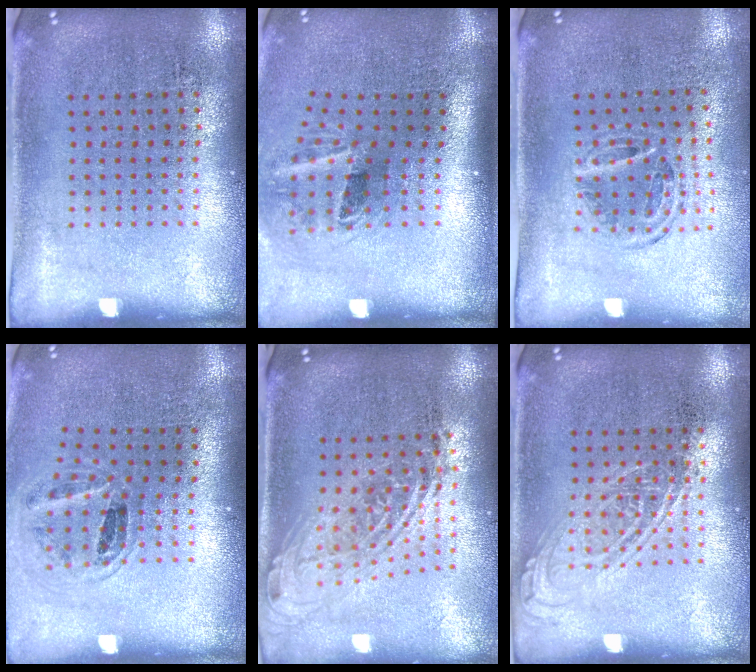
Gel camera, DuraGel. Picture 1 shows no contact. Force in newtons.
{"total": 2.1, "press": 1.3, "slide": 1.7}
{"total": 1.0, "press": 1.0, "slide": 0.2}
{"total": 1.1, "press": 1.0, "slide": 0.3}
{"total": 1.9, "press": 1.5, "slide": 1.3}
{"total": 2.0, "press": 2.0, "slide": 0.2}